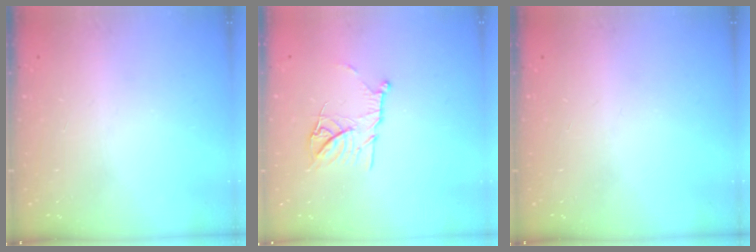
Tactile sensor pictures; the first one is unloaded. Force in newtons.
{"total": 11.7, "press": 11.6, "slide": 1.0}
{"total": 0.0}